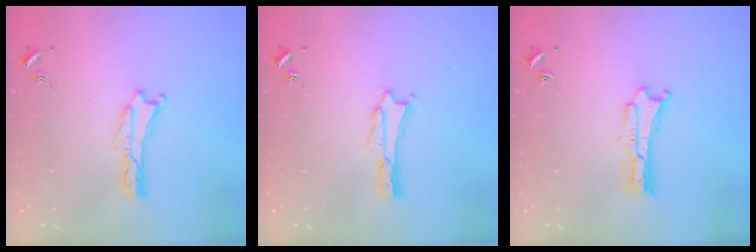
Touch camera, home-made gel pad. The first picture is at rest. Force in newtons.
{"total": 1.8, "press": 1.8, "slide": 0.2}
{"total": 0.9, "press": 0.9, "slide": 0.2}